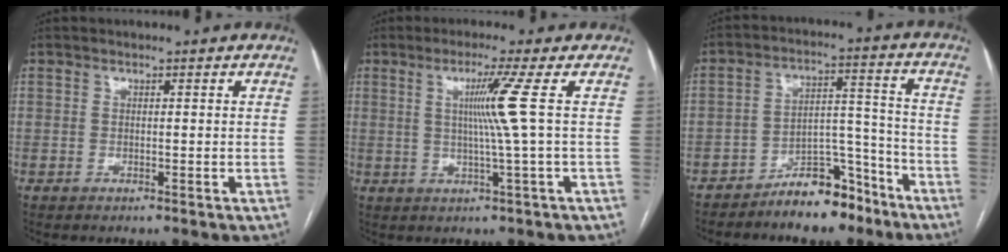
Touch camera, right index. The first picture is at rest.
{"total": 6.0, "force": [1.0, -2.5, 5.4], "torque": [-0.104, -0.004, 0.024]}
{"total": 9.5, "force": [-7.5, 4.0, 4.2], "torque": [-0.058, 0.035, -0.126]}